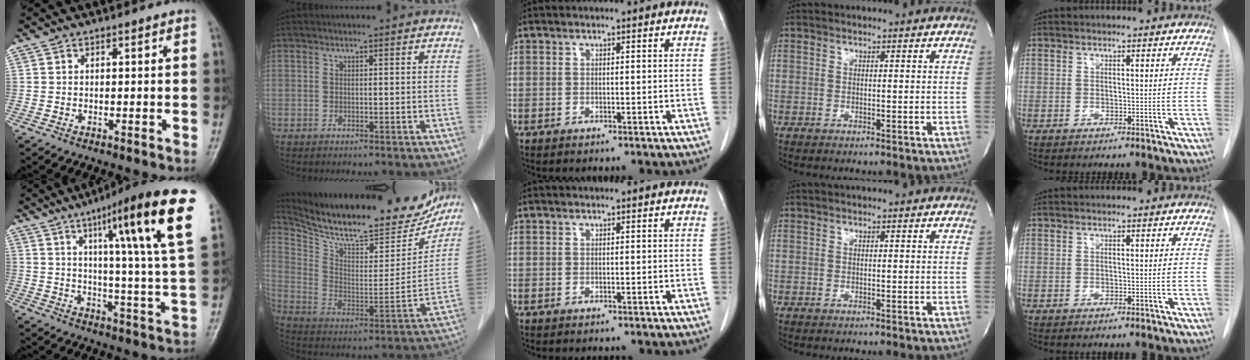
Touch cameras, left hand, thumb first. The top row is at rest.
{"thumb": {"total": 22.2, "force": [10.6, 2.0, 19.5], "torque": [-0.261, -0.028, 0.150]}, "index": {"total": 26.5, "force": [23.5, 5.6, 10.8], "torque": [-0.182, -0.047, 0.338]}}